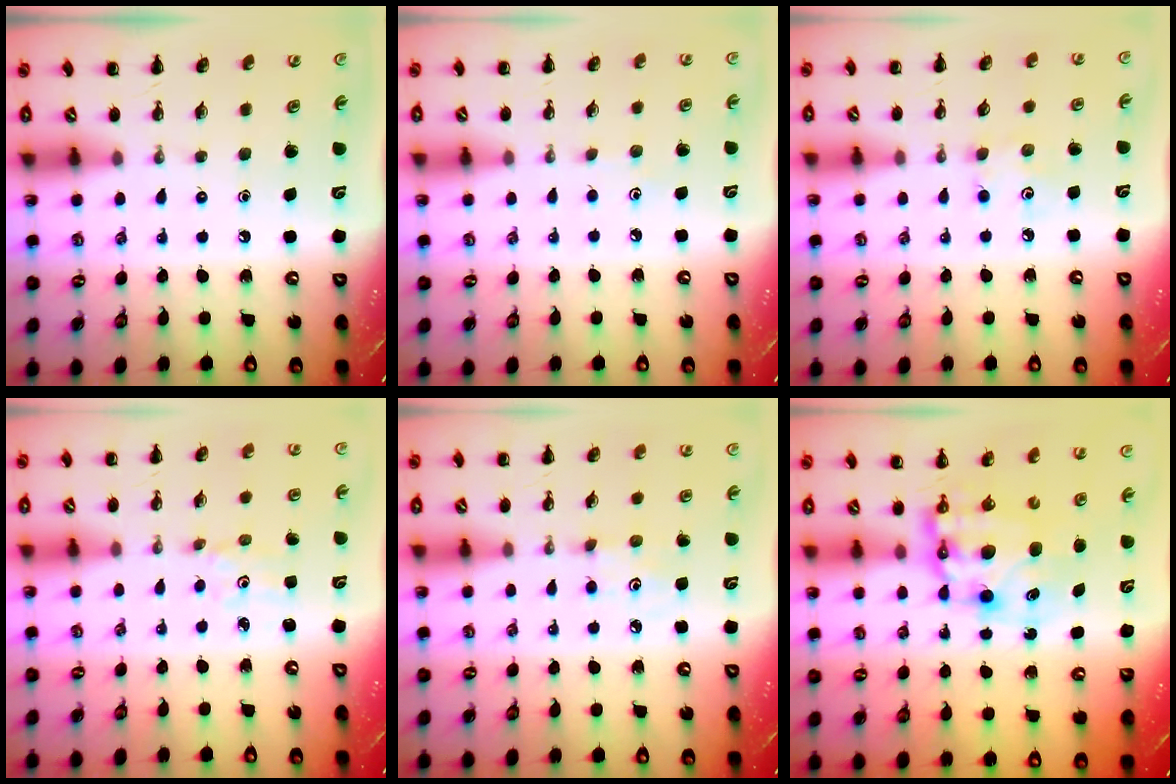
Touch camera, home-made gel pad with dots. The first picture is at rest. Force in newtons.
{"total": 2.6, "press": 2.5, "slide": 0.8}
{"total": 4.7, "press": 4.5, "slide": 1.1}
{"total": 1.5, "press": 1.4, "slide": 0.5}
{"total": 3.7, "press": 3.6, "slide": 1.1}
{"total": 8.9, "press": 8.6, "slide": 2.3}